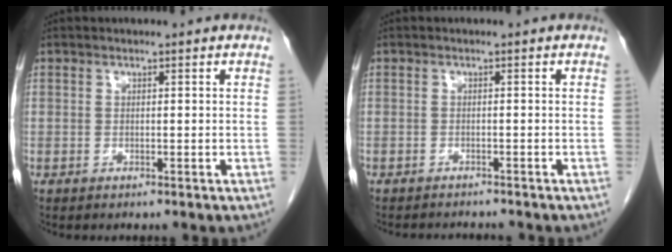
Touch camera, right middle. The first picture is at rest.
{"total": 3.2, "force": [-3.2, 0.3, 0.5], "torque": [-0.002, -0.007, -0.045]}